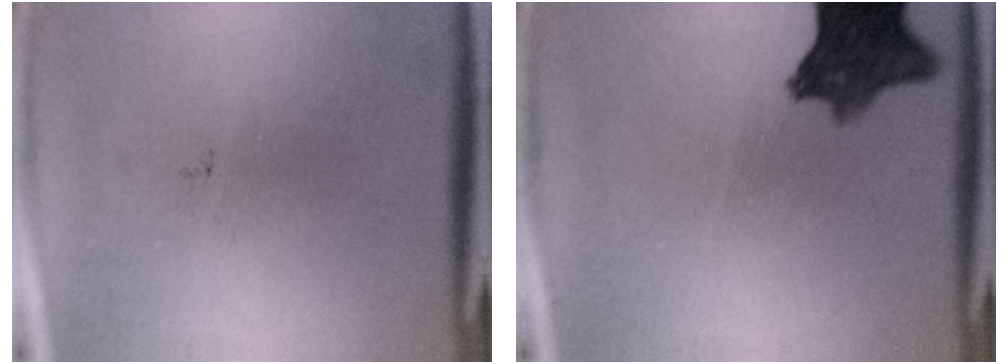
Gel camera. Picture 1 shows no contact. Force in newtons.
{"total": 9.1}